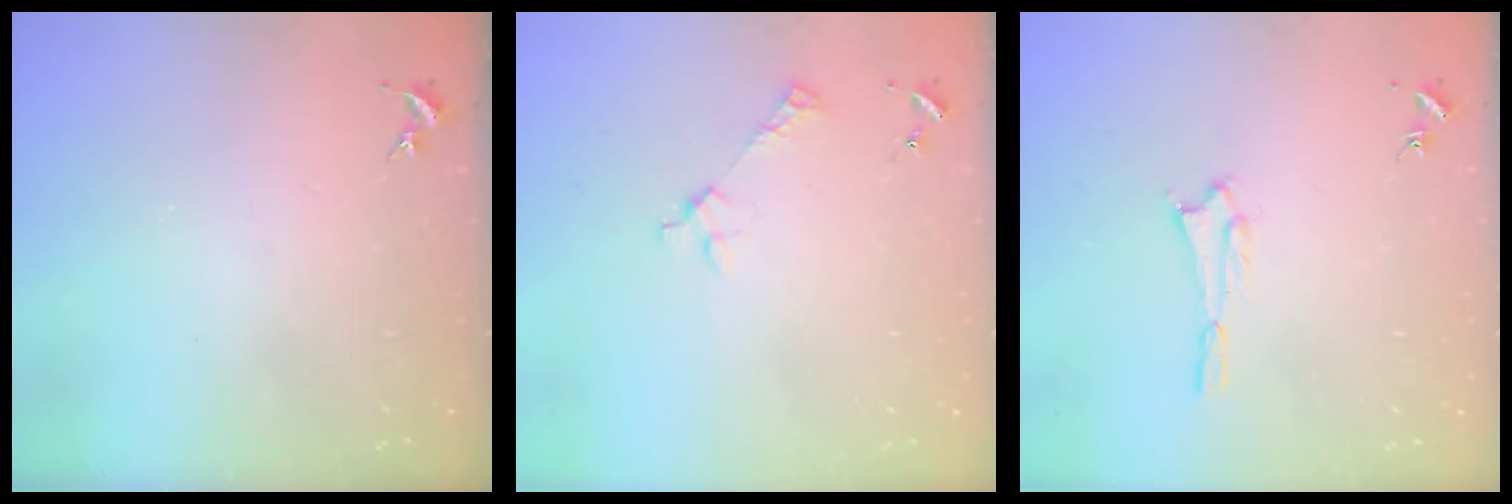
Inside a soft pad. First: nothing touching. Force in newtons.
{"total": 2.6, "press": 2.6, "slide": 0.3}
{"total": 1.6, "press": 1.6, "slide": 0.1}